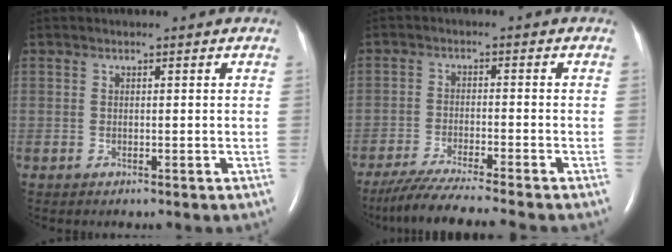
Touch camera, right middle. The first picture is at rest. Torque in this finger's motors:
{"motor_torque": [0.56, -0.60, 0.08, 0.04]}